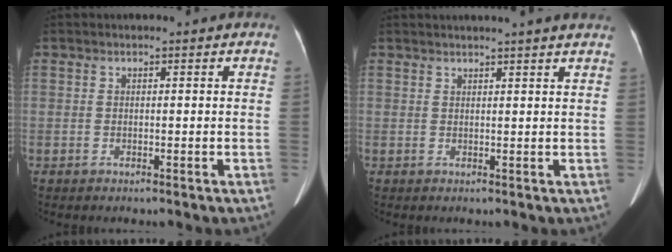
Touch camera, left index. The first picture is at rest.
{"total": 7.3, "force": [6.5, -0.5, 3.2], "torque": [-0.044, 0.021, 0.064]}